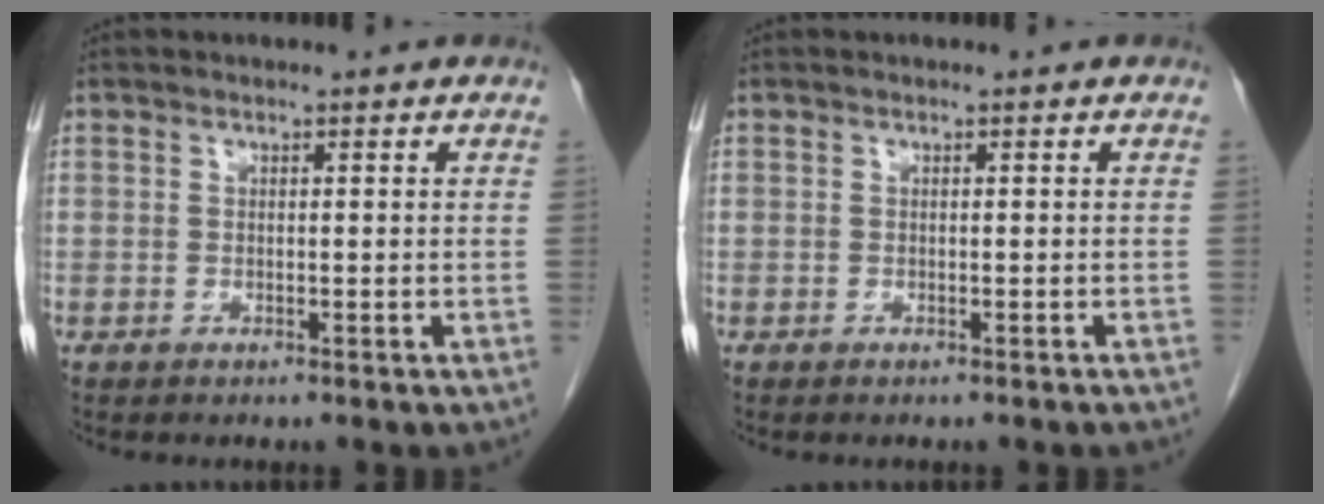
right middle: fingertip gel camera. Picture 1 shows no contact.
{"total": 2.4, "force": [-2.1, 0.5, 1.0], "torque": [-0.016, -0.003, -0.024]}